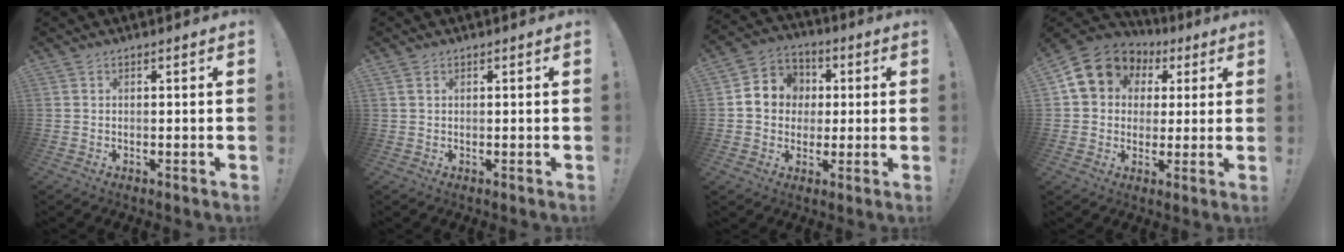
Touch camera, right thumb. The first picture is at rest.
{"total": 1.0, "force": [0.6, 0.6, 0.5], "torque": [-0.019, 0.005, 0.012]}
{"total": 9.7, "force": [0.7, 9.2, 3.0], "torque": [-0.039, 0.006, 0.022]}
{"total": 13.2, "force": [4.7, 11.0, 5.7], "torque": [-0.079, -0.017, 0.094]}